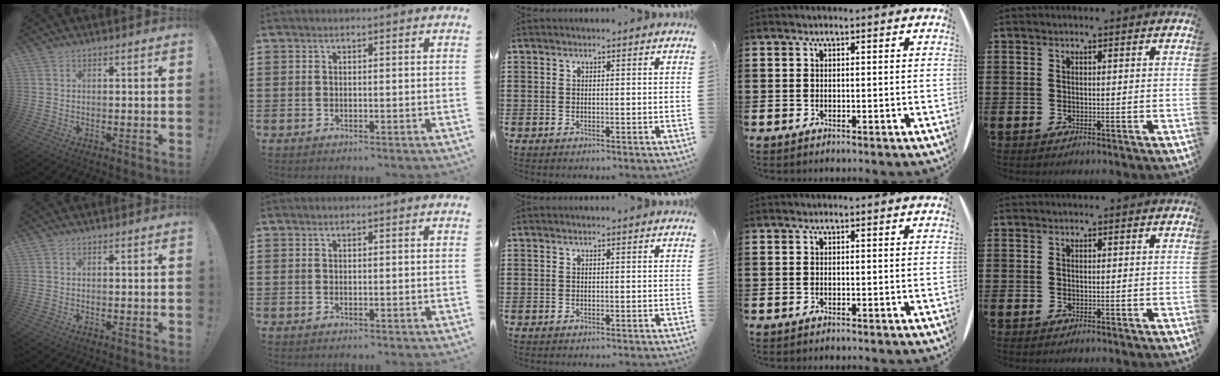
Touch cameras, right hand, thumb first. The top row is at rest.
{}